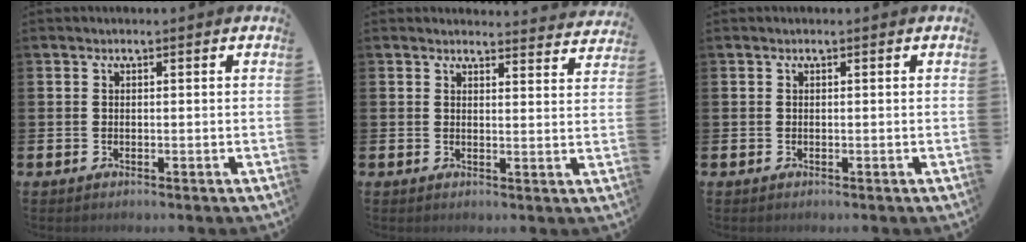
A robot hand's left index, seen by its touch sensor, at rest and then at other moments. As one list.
[{"total": 3.1, "force": [3.1, 0.2, 0.0], "torque": [0.003, -0.024, 0.054]}, {"total": 0.0}]